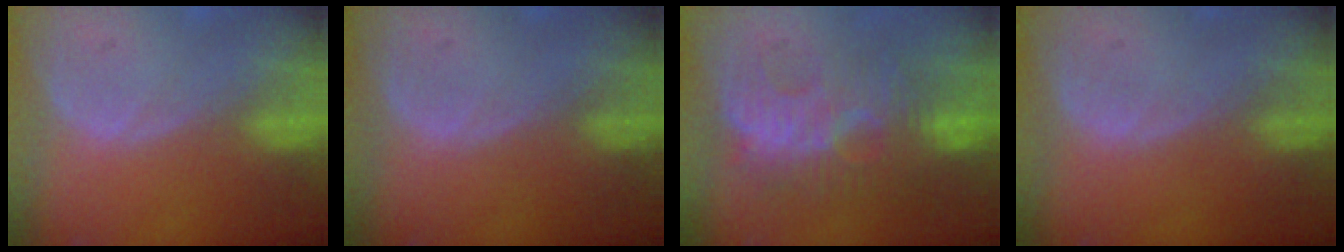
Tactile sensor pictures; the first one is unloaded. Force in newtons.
{"total": 0.0}
{"total": 9.0, "press": 8.9, "slide": 1.6}
{"total": 0.0}